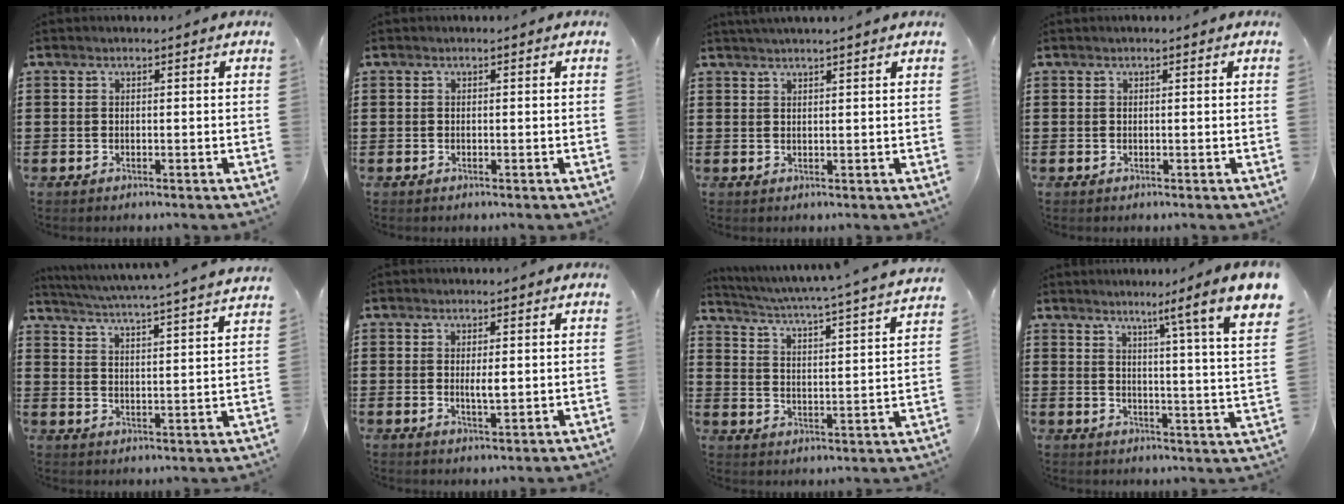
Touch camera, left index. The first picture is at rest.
{"total": 0.0}
{"total": 1.5, "force": [1.4, -0.3, 0.5], "torque": [-0.010, 0.000, 0.026]}
{"total": 0.0}
{"total": 4.4, "force": [4.0, -1.0, 1.4], "torque": [-0.046, -0.035, 0.061]}
{"total": 2.4, "force": [0.2, 0.6, 2.3], "torque": [-0.044, -0.002, 0.002]}
{"total": 3.9, "force": [3.3, -0.9, 1.7], "torque": [-0.052, -0.039, 0.045]}
{"total": 5.8, "force": [4.1, -1.7, 3.6], "torque": [-0.059, -0.061, 0.048]}